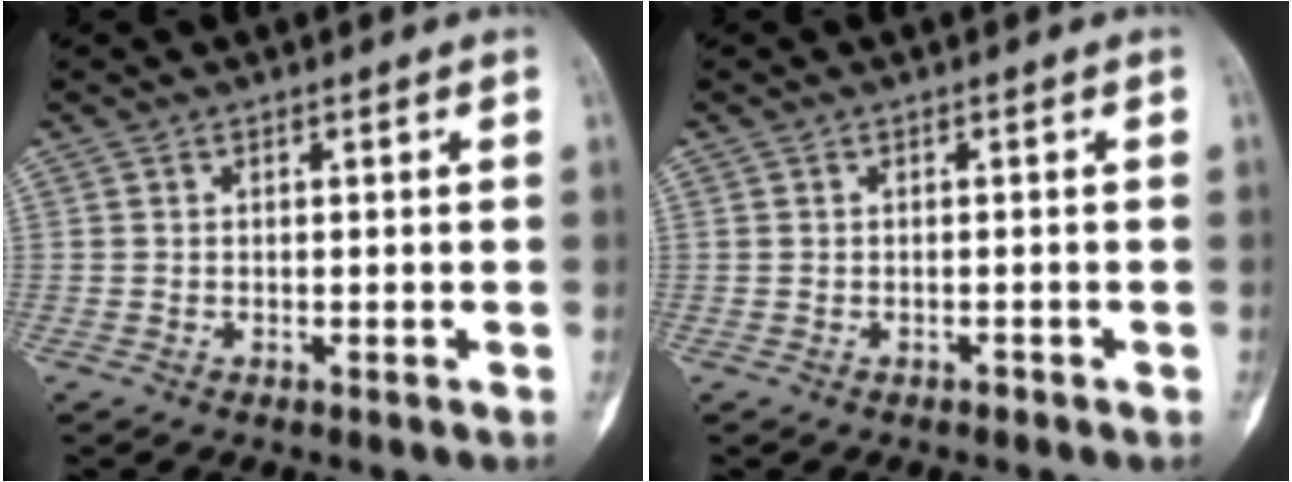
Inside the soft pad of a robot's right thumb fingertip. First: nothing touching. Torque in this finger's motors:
{"motor_torque": [1.38, 1.26, 0.16, -0.40, 0.16]}